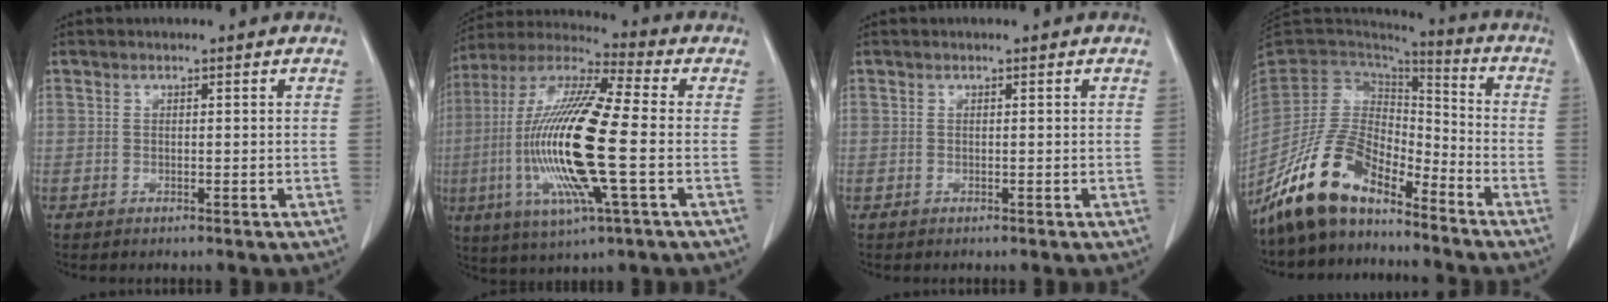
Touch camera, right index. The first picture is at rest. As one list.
[{"total": 20.1, "force": [-3.0, 2.1, 19.8], "torque": [-0.418, -0.012, -0.059]}, {"total": 0.0}, {"total": 13.0, "force": [-10.3, 5.0, 6.2], "torque": [-0.123, 0.026, -0.196]}]